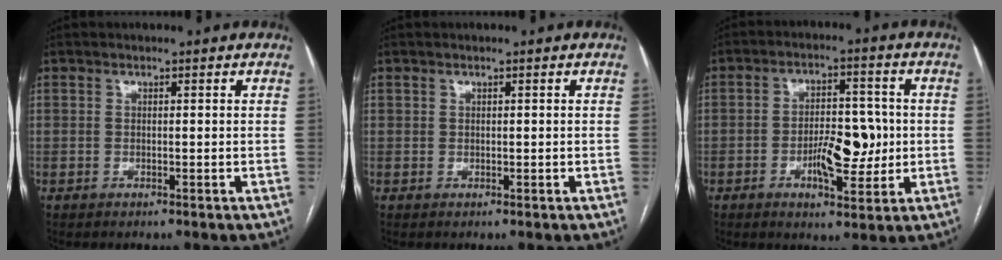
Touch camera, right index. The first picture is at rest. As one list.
[{"total": 0.0}, {"total": 8.6, "force": [-1.6, 3.4, 7.7], "torque": [-0.126, 0.009, -0.021]}]